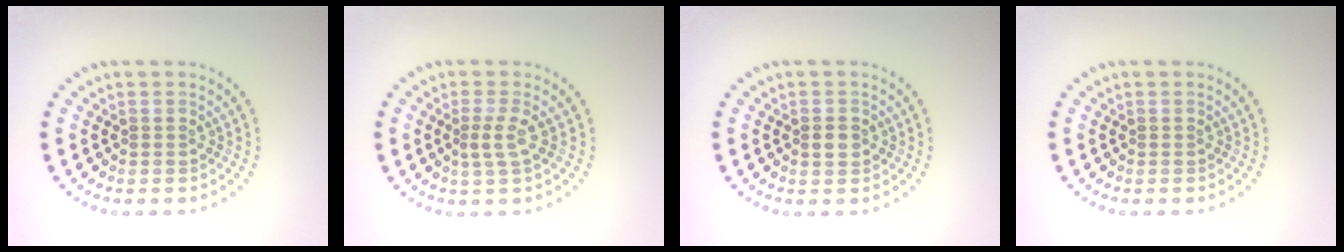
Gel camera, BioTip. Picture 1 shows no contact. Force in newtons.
{"total": 1.8, "press": 1.4, "slide": 1.2}
{"total": 1.3, "press": 1.2, "slide": 0.4}
{"total": 0.0}